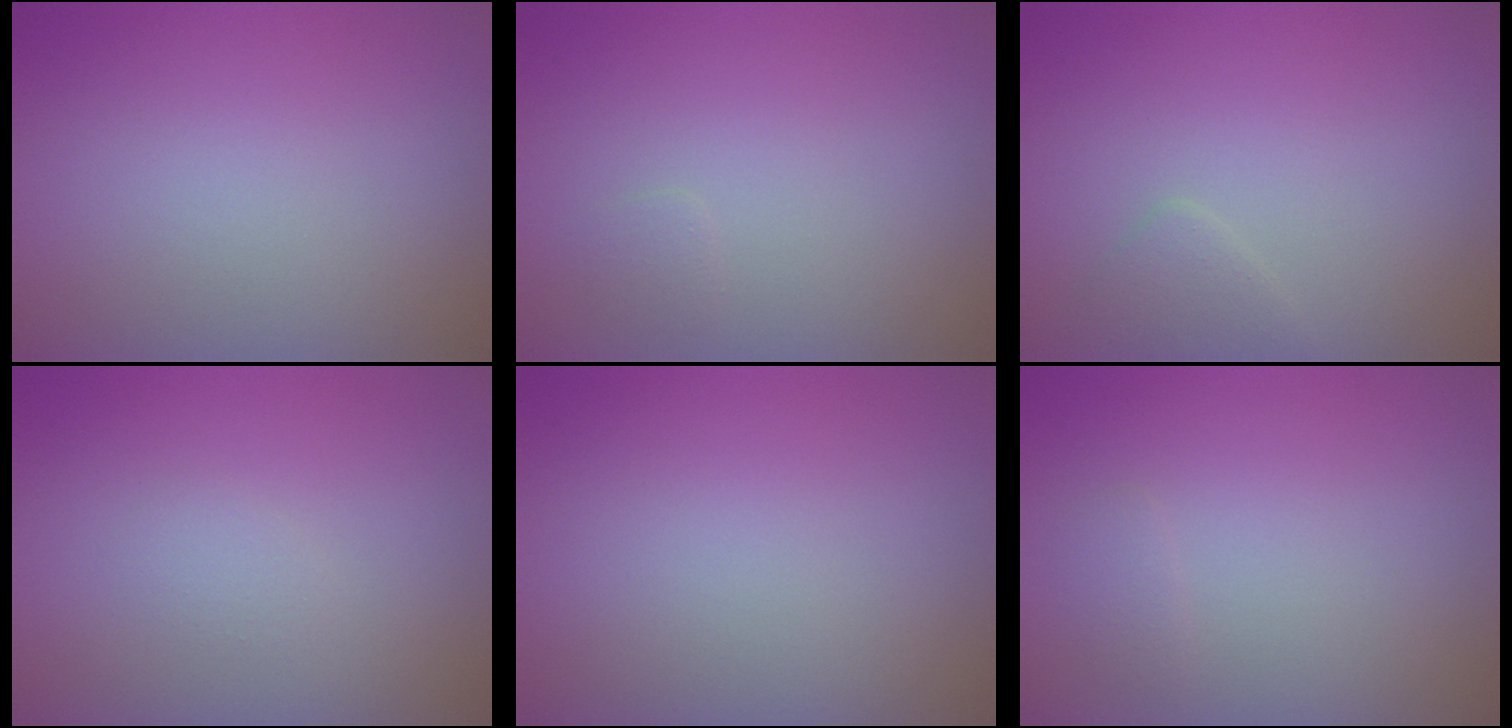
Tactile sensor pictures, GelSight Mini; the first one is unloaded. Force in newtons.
{"total": 0.6, "press": 0.6, "slide": 0.0}
{"total": 1.3, "press": 1.3, "slide": 0.1}
{"total": 0.8, "press": 0.8, "slide": 0.1}
{"total": 0.0}
{"total": 0.8, "press": 0.8, "slide": 0.1}